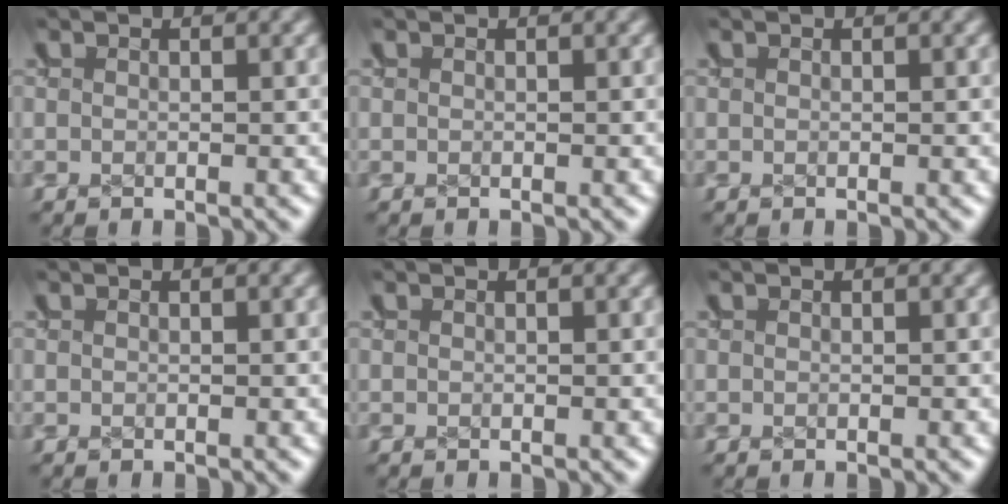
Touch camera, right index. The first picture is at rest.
{"total": 0.0}
{"total": 0.0}
{"total": 0.0}
{"total": 0.0}
{"total": 0.0}